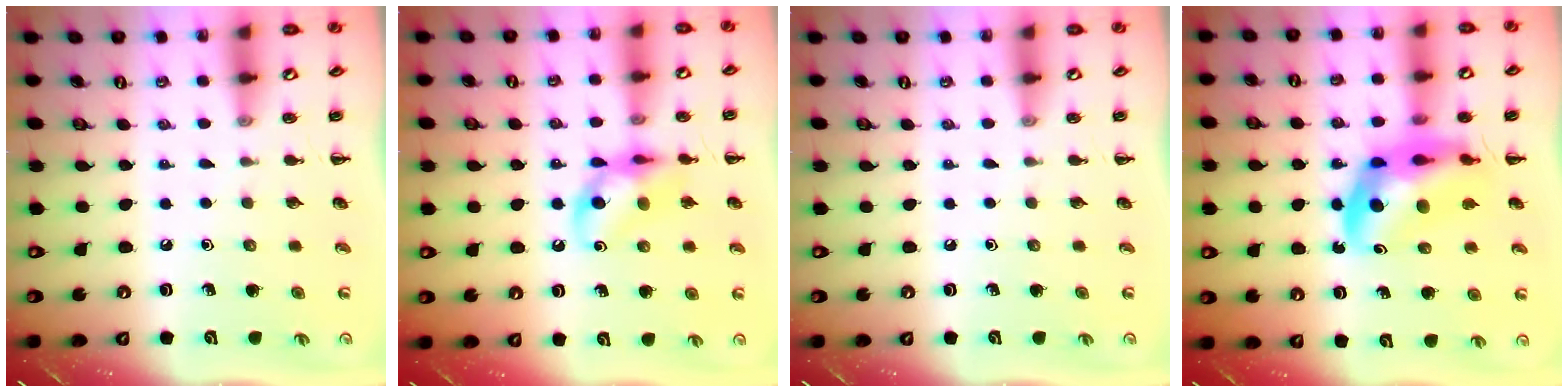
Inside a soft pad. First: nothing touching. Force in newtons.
{"total": 12.9, "press": 12.7, "slide": 1.9}
{"total": 0.0}
{"total": 13.9, "press": 13.4, "slide": 3.9}